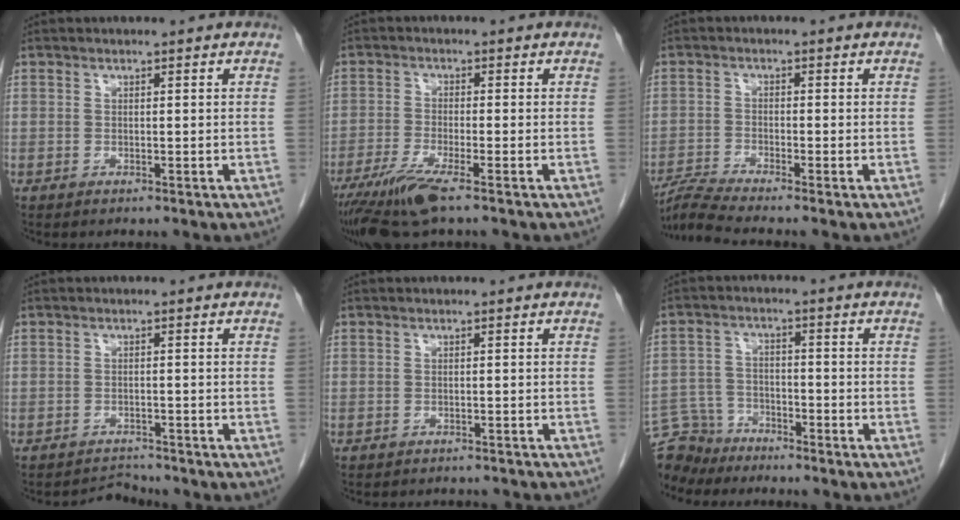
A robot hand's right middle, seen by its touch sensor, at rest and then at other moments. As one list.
[{"total": 7.4, "force": [-4.9, 0.3, 5.5], "torque": [-0.107, -0.022, -0.091]}, {"total": 4.9, "force": [-4.3, -1.6, 1.6], "torque": [-0.039, -0.018, -0.086]}, {"total": 2.1, "force": [-1.9, -0.1, -1.0], "torque": [0.014, -0.010, -0.027]}, {"total": 5.7, "force": [-5.3, 1.3, 1.3], "torque": [-0.015, -0.004, -0.060]}, {"total": 7.6, "force": [-7.1, 2.6, -0.4], "torque": [0.005, 0.004, -0.135]}]